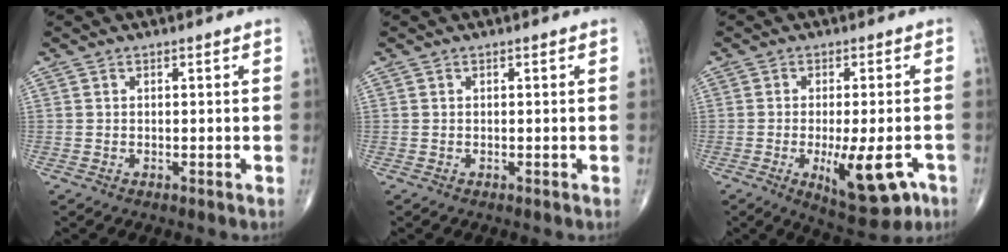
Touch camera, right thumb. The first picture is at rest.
{"total": 0.0}
{"total": 11.8, "force": [-4.2, 4.2, 10.2], "torque": [-0.136, -0.008, -0.053]}